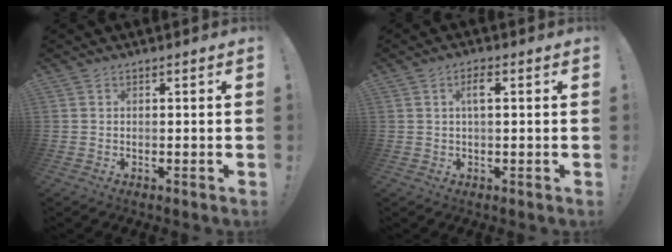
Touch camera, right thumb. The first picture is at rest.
{"total": 3.7, "force": [0.9, 1.3, 3.3], "torque": [-0.057, 0.004, 0.011]}